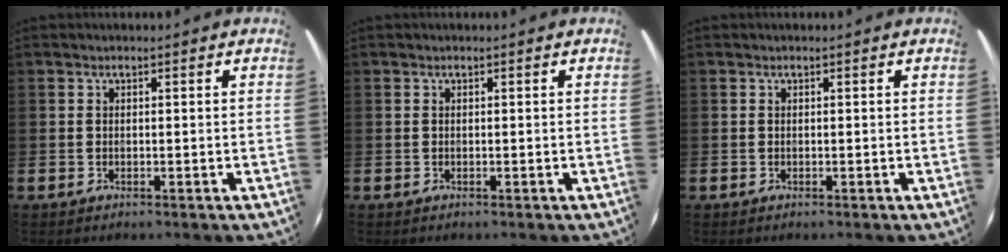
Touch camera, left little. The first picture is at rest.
{"total": 0.0}
{"total": 0.0}